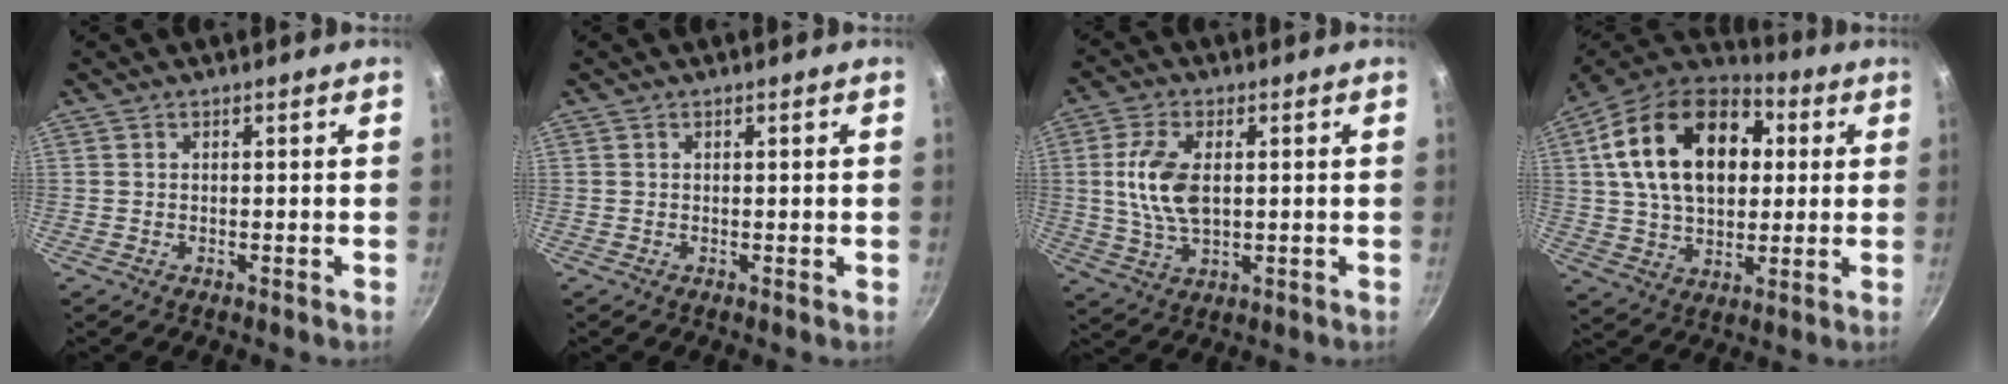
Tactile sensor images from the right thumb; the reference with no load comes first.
{"total": 0.0}
{"total": 9.9, "force": [1.3, 5.4, 8.3], "torque": [-0.161, 0.000, 0.025]}
{"total": 24.0, "force": [5.4, 15.7, 17.3], "torque": [-0.273, 0.016, 0.080]}